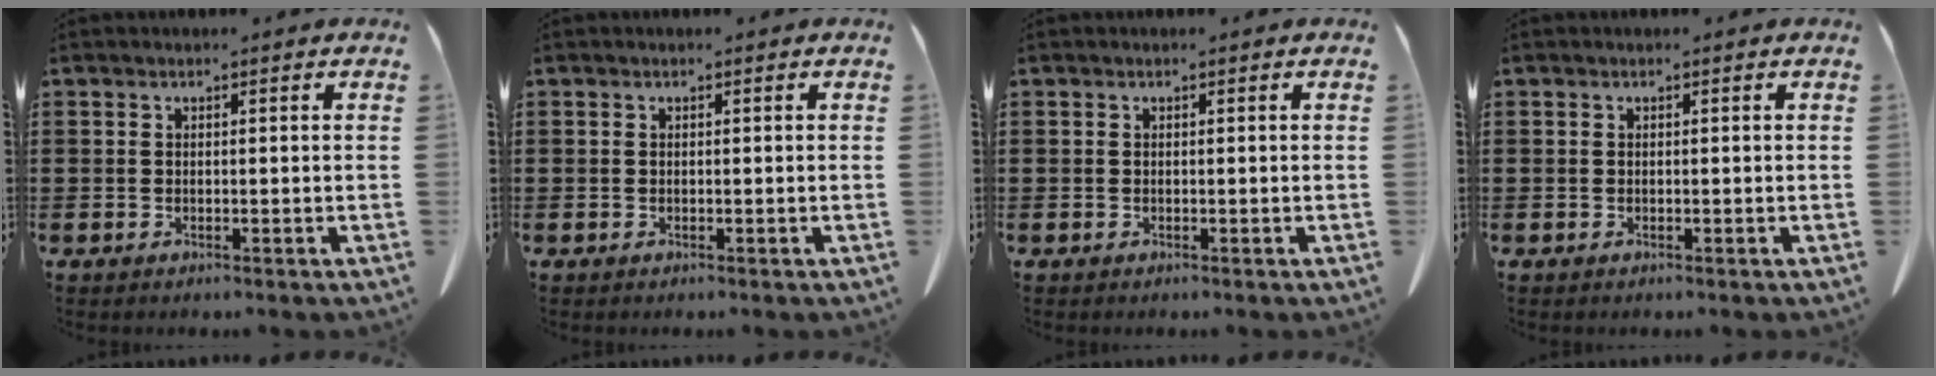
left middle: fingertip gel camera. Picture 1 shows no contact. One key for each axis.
{"total": 0.0}
{"total": 0.0}
{"total": 0.0}